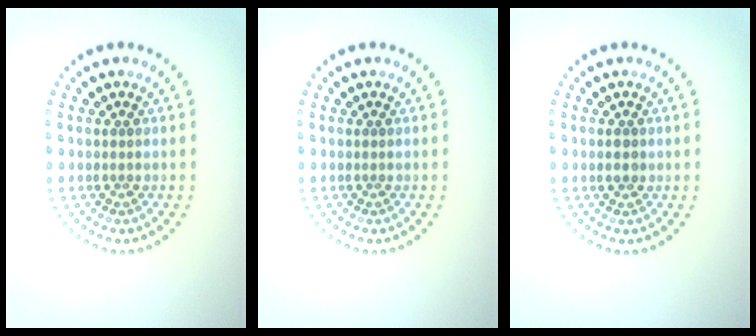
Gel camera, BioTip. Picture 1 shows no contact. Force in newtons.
{"total": 0.0}
{"total": 1.3, "press": 1.2, "slide": 0.3}